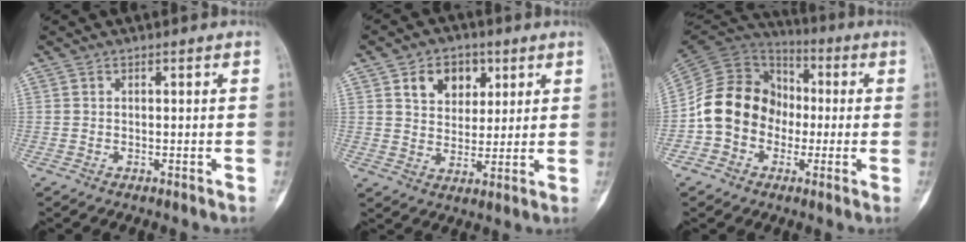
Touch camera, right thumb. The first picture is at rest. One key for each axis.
{"total": 8.8, "fx": 3.8, "fy": 6.5, "fz": 4.6, "tx": -0.036, "ty": -0.015, "tz": 0.063}
{"total": 15.3, "fx": -2.3, "fy": 13.0, "fz": 7.9, "tx": -0.114, "ty": 0.043, "tz": -0.051}